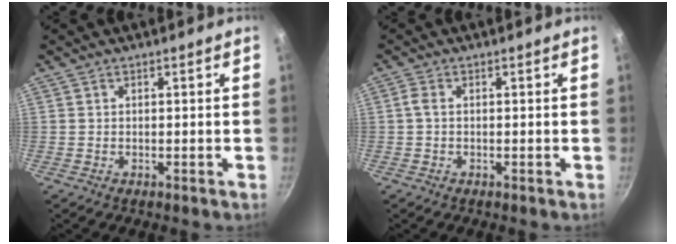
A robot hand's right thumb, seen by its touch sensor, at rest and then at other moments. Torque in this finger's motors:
{"motor_torque": [-0.21, 0.08, 0.35, 0.20, 0.19]}